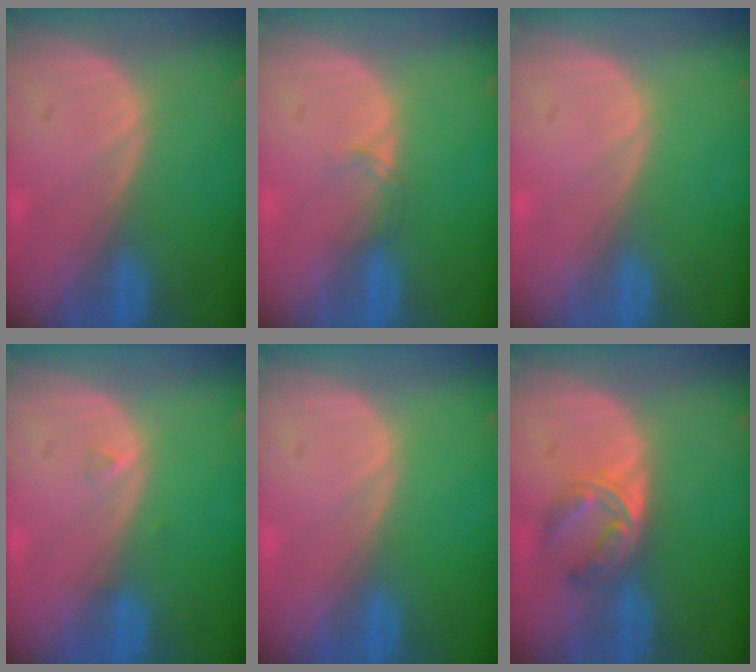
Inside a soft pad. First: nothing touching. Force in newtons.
{"total": 1.3, "press": 1.2, "slide": 0.2}
{"total": 0.0}
{"total": 0.7, "press": 0.7, "slide": 0.2}
{"total": 0.0}
{"total": 5.7, "press": 4.5, "slide": 3.5}